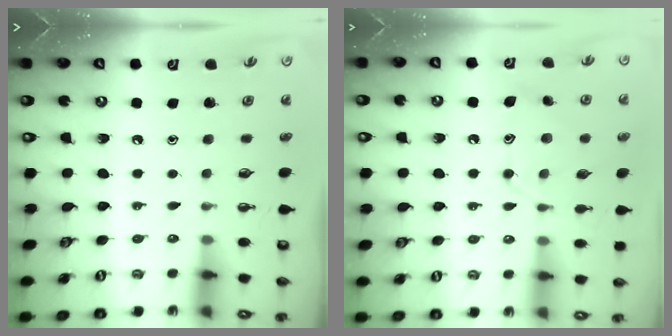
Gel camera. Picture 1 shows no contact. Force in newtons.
{"total": 10.9, "press": 10.9, "slide": 0.1}